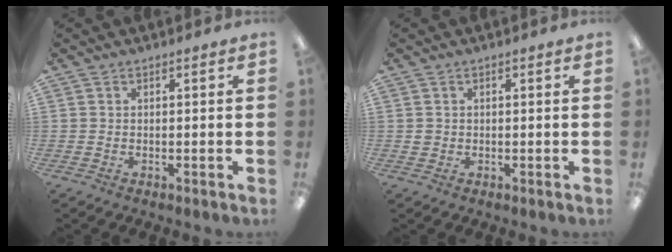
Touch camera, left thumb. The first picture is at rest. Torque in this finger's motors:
{"motor_torque": [-0.03, -0.03, -0.08, -0.09, 0.00]}